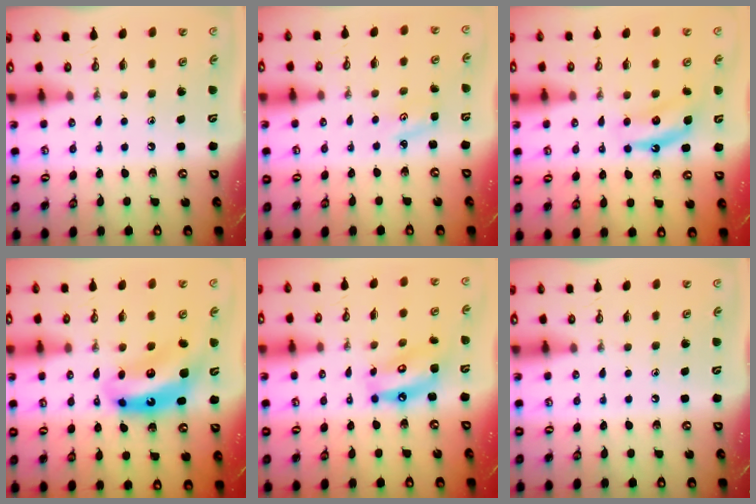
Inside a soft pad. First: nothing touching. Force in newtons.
{"total": 2.7, "press": 2.6, "slide": 0.4}
{"total": 6.4, "press": 6.4, "slide": 1.1}
{"total": 11.3, "press": 11.2, "slide": 1.0}
{"total": 10.8, "press": 10.7, "slide": 1.1}
{"total": 0.0}